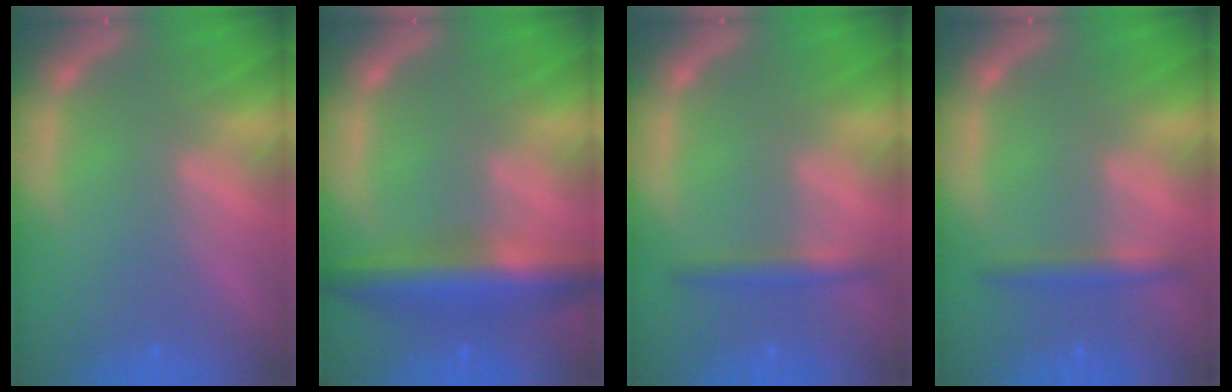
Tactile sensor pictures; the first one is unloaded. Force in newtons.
{"total": 7.0}
{"total": 2.4}
{"total": 2.4}